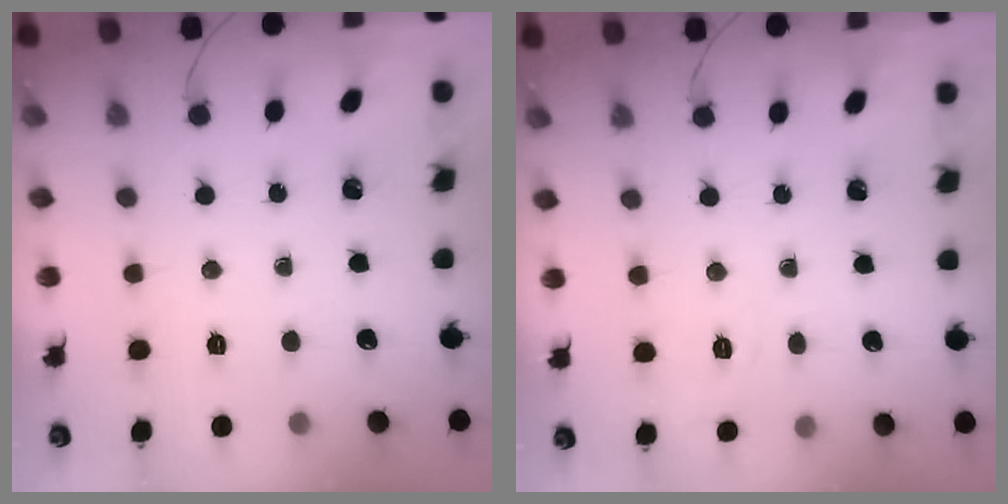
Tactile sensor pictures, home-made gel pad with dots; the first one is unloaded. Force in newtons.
{"total": 2.5, "press": 1.0, "slide": 2.3}